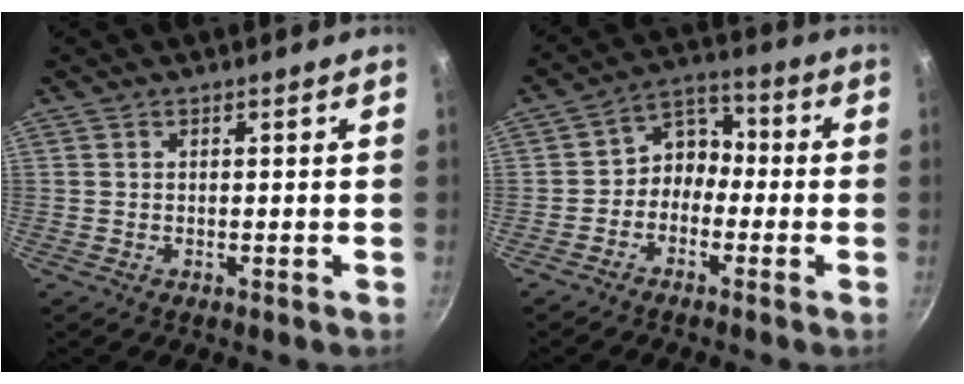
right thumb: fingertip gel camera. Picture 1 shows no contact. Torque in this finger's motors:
{"motor_torque": [-0.48, -0.05, -0.04, 0.12, 0.11]}